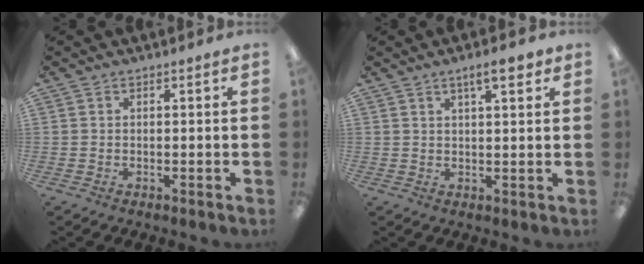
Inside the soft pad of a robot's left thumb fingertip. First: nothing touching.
{"total": 5.7, "force": [3.3, 1.7, 4.3], "torque": [-0.059, -0.009, 0.050]}